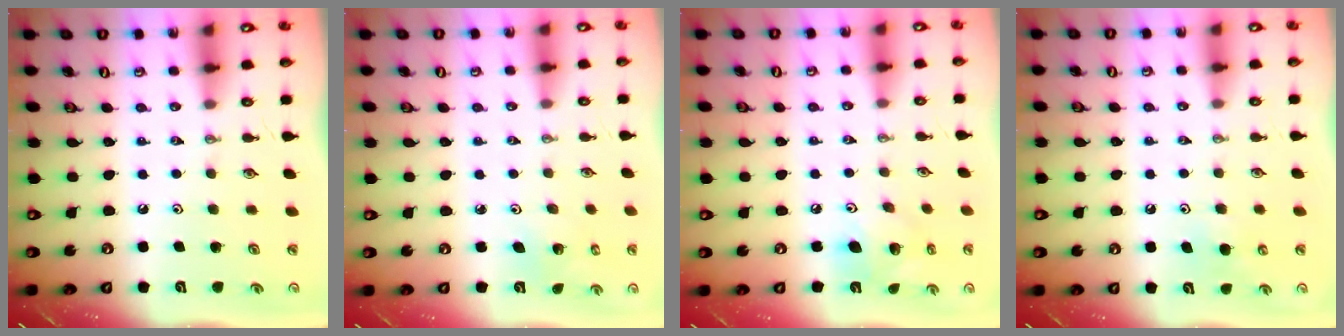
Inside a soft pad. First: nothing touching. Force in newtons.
{"total": 2.3, "press": 2.3, "slide": 0.2}
{"total": 11.0, "press": 10.8, "slide": 2.1}
{"total": 5.7, "press": 5.7, "slide": 0.6}